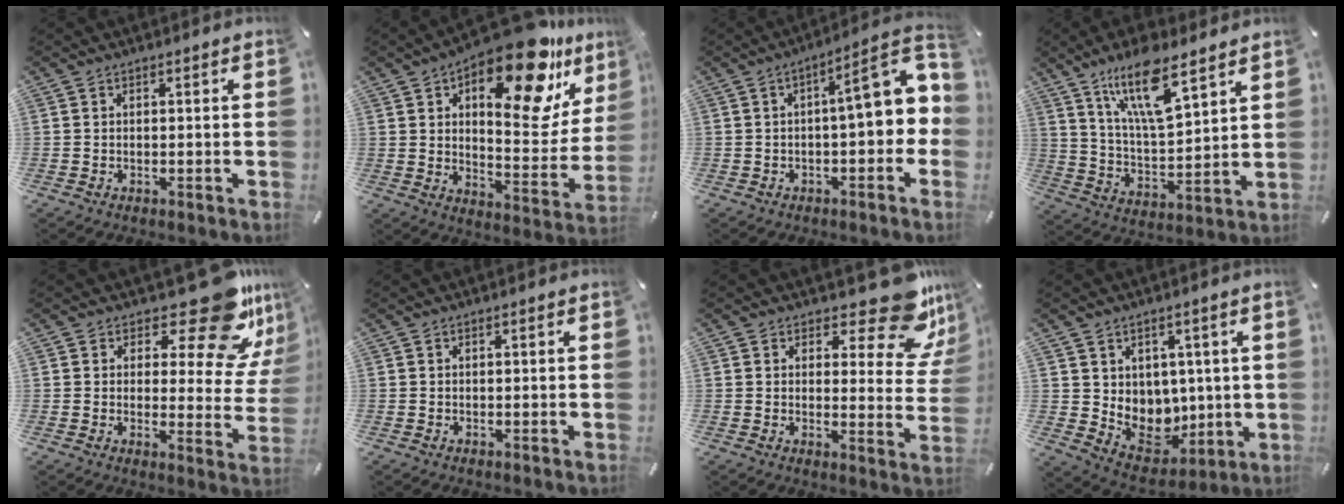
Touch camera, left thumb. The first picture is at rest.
{"total": 23.1, "force": [14.1, 9.7, 15.5], "torque": [-0.206, -0.098, 0.226]}
{"total": 11.8, "force": [2.0, 3.9, 11.0], "torque": [-0.144, -0.027, 0.027]}
{"total": 15.8, "force": [10.4, 5.1, 10.7], "torque": [-0.212, -0.039, 0.178]}
{"total": 16.8, "force": [11.8, 5.5, 10.7], "torque": [-0.139, -0.091, 0.193]}
{"total": 0.0}
{"total": 14.0, "force": [9.5, 5.2, 8.8], "torque": [-0.096, -0.084, 0.157]}
{"total": 9.1, "force": [2.9, 8.2, 2.7], "torque": [-0.045, -0.044, 0.068]}